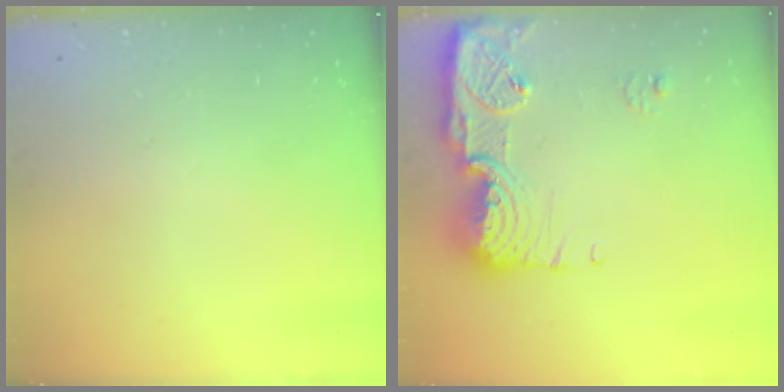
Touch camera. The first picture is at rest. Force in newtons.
{"total": 15.8, "press": 15.7, "slide": 1.4}